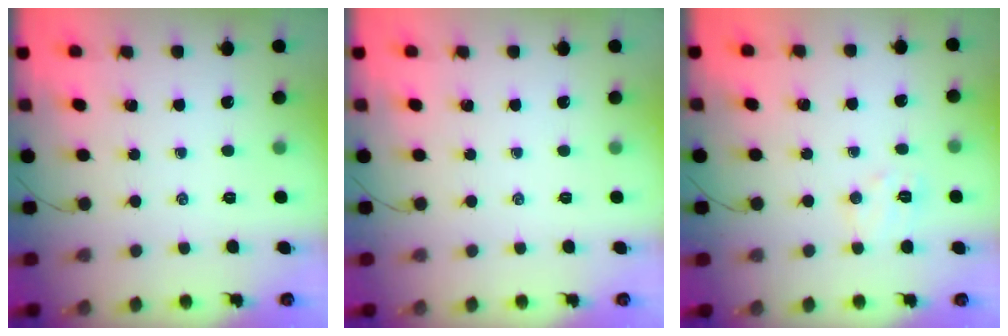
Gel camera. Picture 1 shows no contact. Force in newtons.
{"total": 0.0}
{"total": 6.0, "press": 5.9, "slide": 1.1}